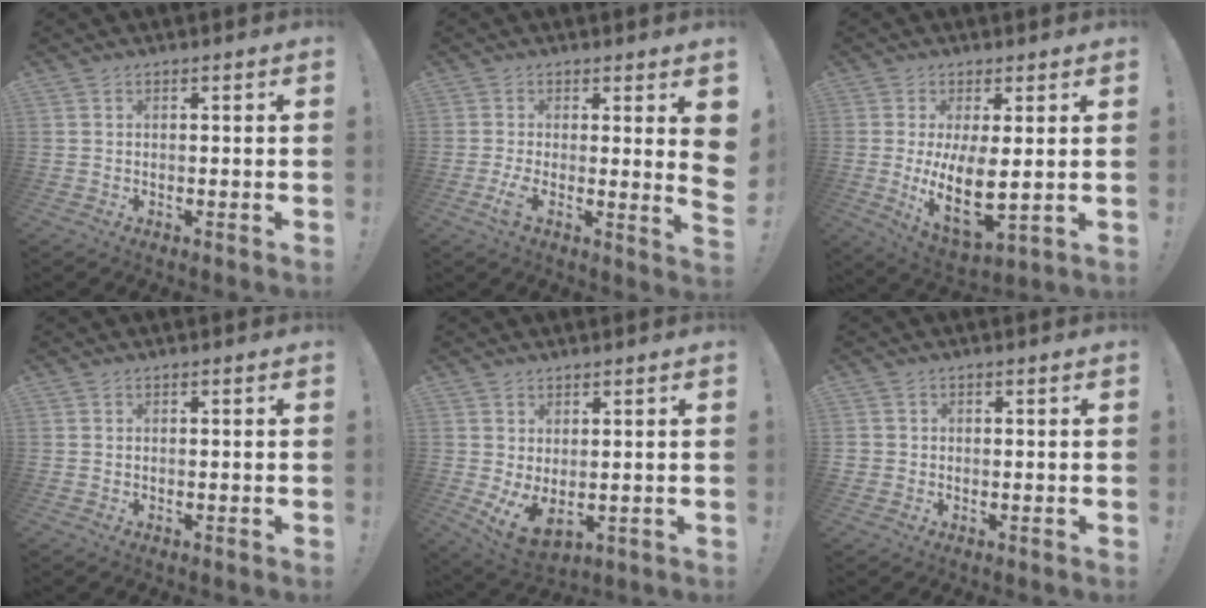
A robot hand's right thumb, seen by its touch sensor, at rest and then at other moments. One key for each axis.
{"total": 7.2, "fx": 0.2, "fy": 0.9, "fz": 7.2, "tx": -0.107, "ty": -0.025, "tz": 0.005}
{"total": 11.6, "fx": 1.0, "fy": 4.8, "fz": 10.6, "tx": -0.190, "ty": -0.035, "tz": 0.022}
{"total": 0.0}
{"total": 6.3, "fx": 1.5, "fy": 3.2, "fz": 5.2, "tx": -0.079, "ty": -0.025, "tz": 0.035}
{"total": 1.4, "fx": -0.1, "fy": 1.4, "fz": 0.2, "tx": -0.008, "ty": 0.006, "tz": 0.000}